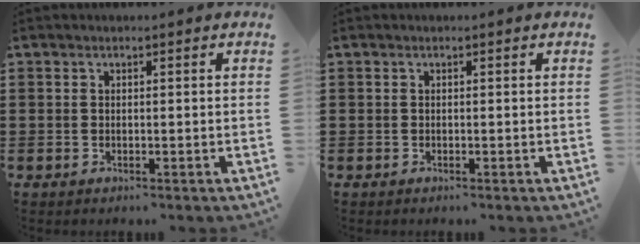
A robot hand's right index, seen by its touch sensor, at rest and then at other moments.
{"total": 0.0}